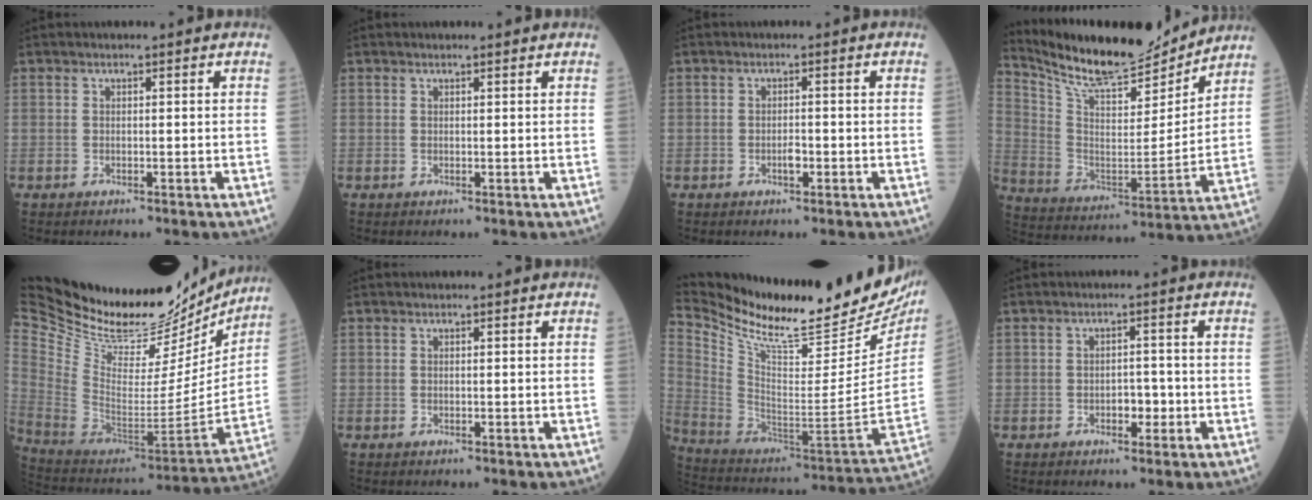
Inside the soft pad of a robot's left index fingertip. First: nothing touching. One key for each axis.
{"total": 1.4, "fx": 1.4, "fy": 0.0, "fz": 0.2, "tx": -0.006, "ty": 0.001, "tz": 0.015}
{"total": 1.3, "fx": -0.7, "fy": 0.4, "fz": 0.9, "tx": -0.016, "ty": -0.002, "tz": -0.013}
{"total": 17.8, "fx": 16.4, "fy": 3.1, "fz": 6.3, "tx": -0.129, "ty": -0.020, "tz": 0.275}
{"total": 35.5, "fx": 29.4, "fy": 11.0, "fz": 16.7, "tx": -0.320, "ty": -0.035, "tz": 0.449}
{"total": 0.0}
{"total": 30.5, "fx": 26.2, "fy": 3.4, "fz": 15.2, "tx": -0.268, "ty": -0.090, "tz": 0.390}
{"total": 2.4, "fx": -1.0, "fy": 1.2, "fz": 1.7, "tx": -0.017, "ty": 0.002, "tz": -0.016}